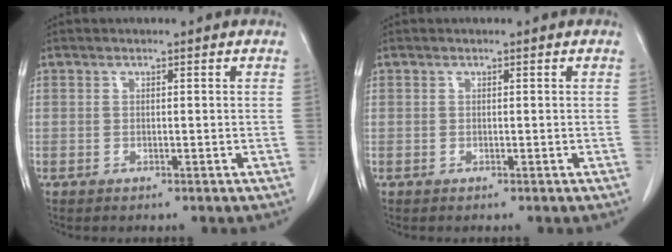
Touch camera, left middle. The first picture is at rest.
{"total": 0.0}